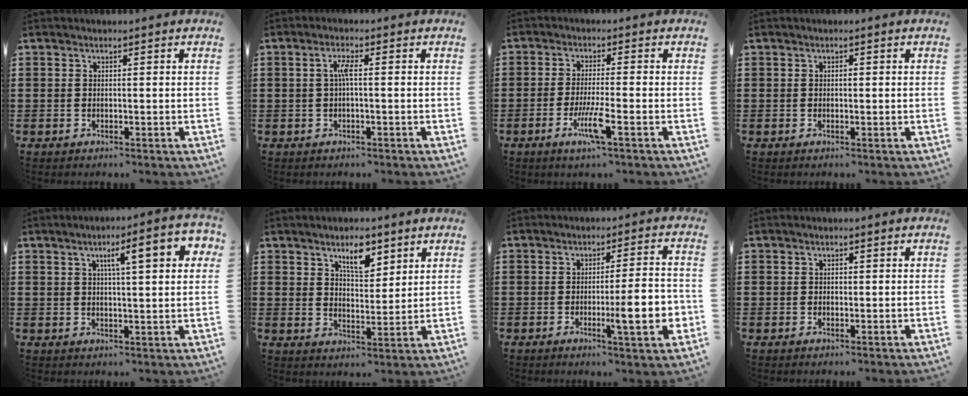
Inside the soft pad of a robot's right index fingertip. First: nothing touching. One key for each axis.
{"total": 2.5, "fx": -0.1, "fy": 0.2, "fz": 2.5, "tx": -0.051, "ty": 0.000, "tz": -0.006}
{"total": 5.5, "fx": -2.5, "fy": 0.2, "fz": 4.8, "tx": -0.100, "ty": -0.019, "tz": -0.047}
{"total": 0.6, "fx": 0.0, "fy": 0.3, "fz": 0.6, "tx": -0.012, "ty": -0.002, "tz": 0.001}
{"total": 7.4, "fx": 2.8, "fy": 1.5, "fz": 6.6, "tx": -0.112, "ty": -0.002, "tz": 0.038}
{"total": 5.8, "fx": 3.8, "fy": 2.3, "fz": 3.8, "tx": -0.059, "ty": -0.004, "tz": 0.062}
{"total": 9.1, "fx": -2.2, "fy": 1.3, "fz": 8.7, "tx": -0.123, "ty": -0.009, "tz": -0.036}
{"total": 0.5, "fx": 0.1, "fy": 0.4, "fz": 0.4, "tx": -0.008, "ty": 0.001, "tz": 0.001}